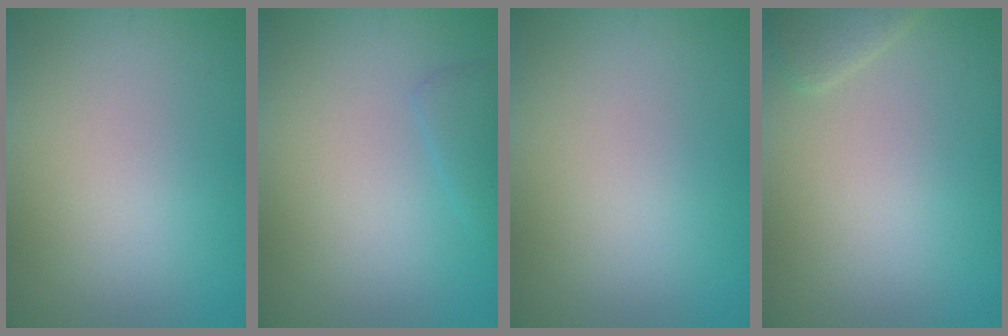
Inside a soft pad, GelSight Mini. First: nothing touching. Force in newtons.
{"total": 1.4, "press": 1.4, "slide": 0.1}
{"total": 0.0}
{"total": 1.6, "press": 1.6, "slide": 0.2}